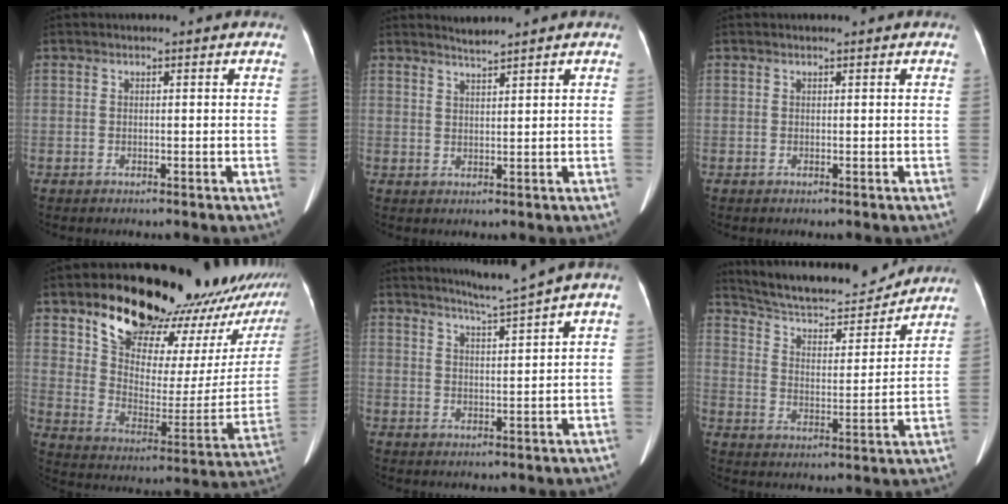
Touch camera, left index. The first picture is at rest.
{"total": 2.0, "force": [1.9, -0.6, 0.2], "torque": [-0.009, 0.000, 0.039]}
{"total": 0.0}
{"total": 27.9, "force": [22.6, 8.3, 14.0], "torque": [-0.203, -0.040, 0.303]}
{"total": 4.6, "force": [3.5, -1.2, 2.6], "torque": [-0.042, -0.002, 0.061]}
{"total": 16.3, "force": [15.4, 2.8, 4.8], "torque": [-0.080, 0.002, 0.238]}